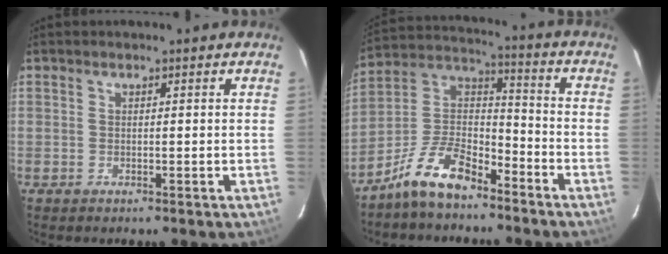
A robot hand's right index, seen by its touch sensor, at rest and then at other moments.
{"total": 12.5, "force": [-9.0, 5.0, 7.0], "torque": [-0.156, 0.036, -0.174]}